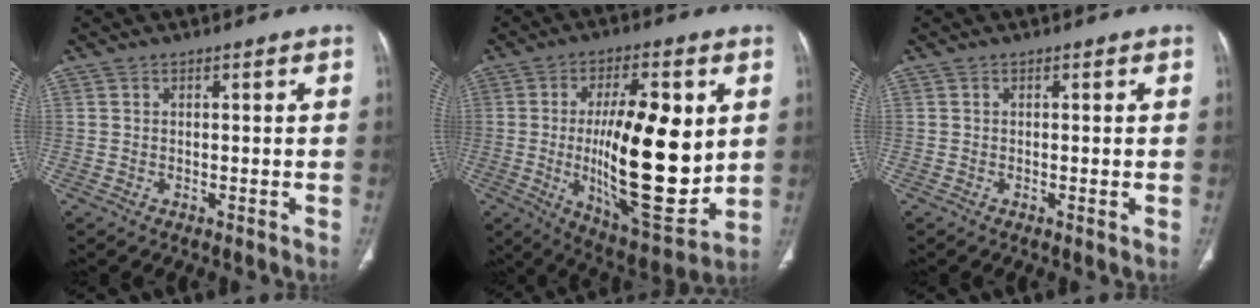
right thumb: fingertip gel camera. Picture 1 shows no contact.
{"total": 23.2, "force": [0.8, 8.2, 21.7], "torque": [-0.331, -0.032, 0.024]}
{"total": 0.8, "force": [-0.1, -0.1, 0.8], "torque": [-0.017, -0.005, -0.002]}